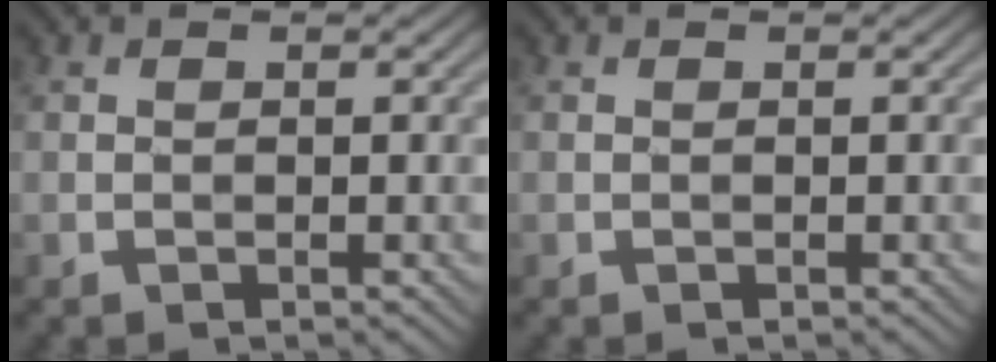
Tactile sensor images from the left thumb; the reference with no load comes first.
{"total": 0.0}